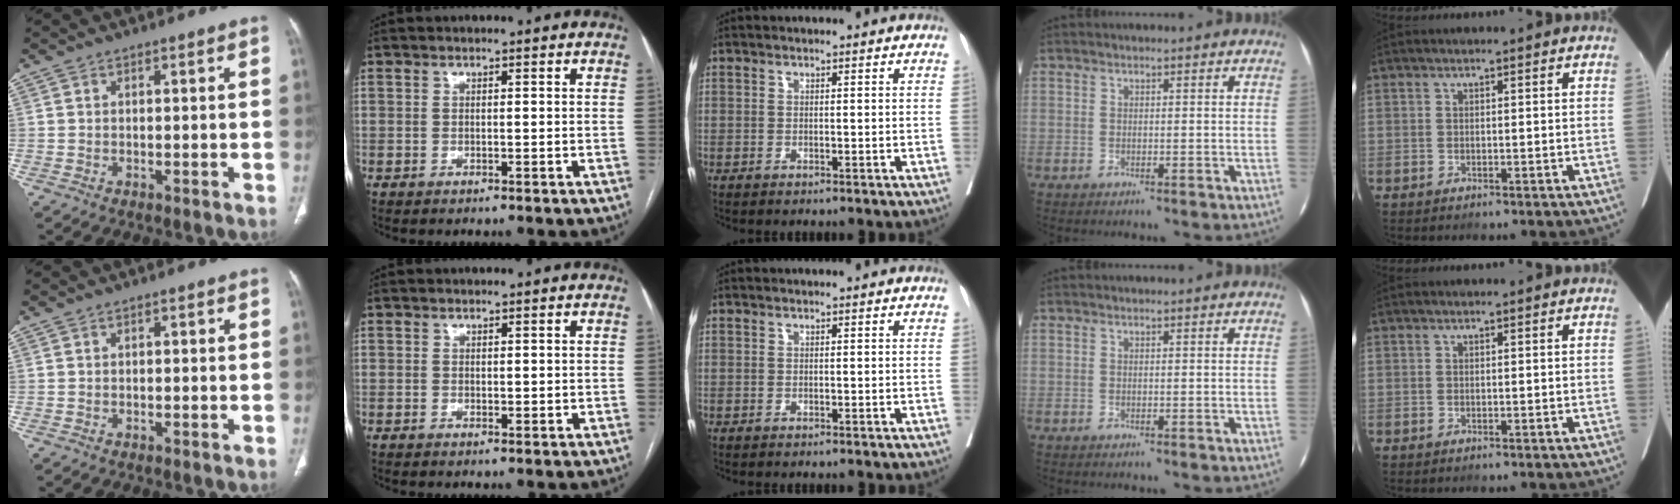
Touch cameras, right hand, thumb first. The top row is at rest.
{"thumb": {"total": 0.7, "force": [0.1, 0.3, 0.6], "torque": [-0.009, 0.002, 0.000]}, "index": {"total": 1.2, "force": [0.6, 0.8, 0.6], "torque": [-0.004, -0.006, 0.011]}}